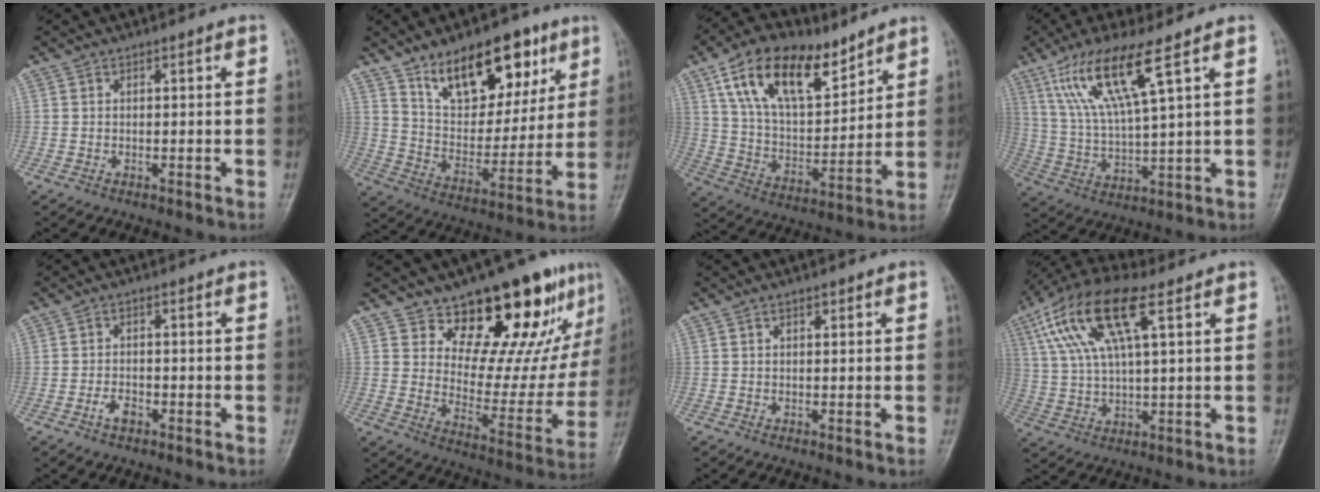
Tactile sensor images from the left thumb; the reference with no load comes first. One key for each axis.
{"total": 18.7, "fx": 11.0, "fy": 9.8, "fz": 11.6, "tx": -0.121, "ty": -0.055, "tz": 0.188}
{"total": 18.7, "fx": 11.0, "fy": 9.2, "fz": 12.0, "tx": -0.173, "ty": -0.043, "tz": 0.204}
{"total": 13.0, "fx": 6.9, "fy": 1.6, "fz": 10.9, "tx": -0.233, "ty": -0.025, "tz": 0.141}
{"total": 2.6, "fx": -1.4, "fy": 1.4, "fz": 1.6, "tx": -0.028, "ty": 0.010, "tz": -0.025}
{"total": 20.8, "fx": 12.0, "fy": 9.0, "fz": 14.4, "tx": -0.156, "ty": -0.065, "tz": 0.192}
{"total": 0.8, "fx": 0.4, "fy": 0.4, "fz": 0.5, "tx": -0.006, "ty": -0.001, "tz": 0.006}
{"total": 15.7, "fx": 6.5, "fy": 5.3, "fz": 13.3, "tx": -0.273, "ty": 0.011, "tz": 0.120}